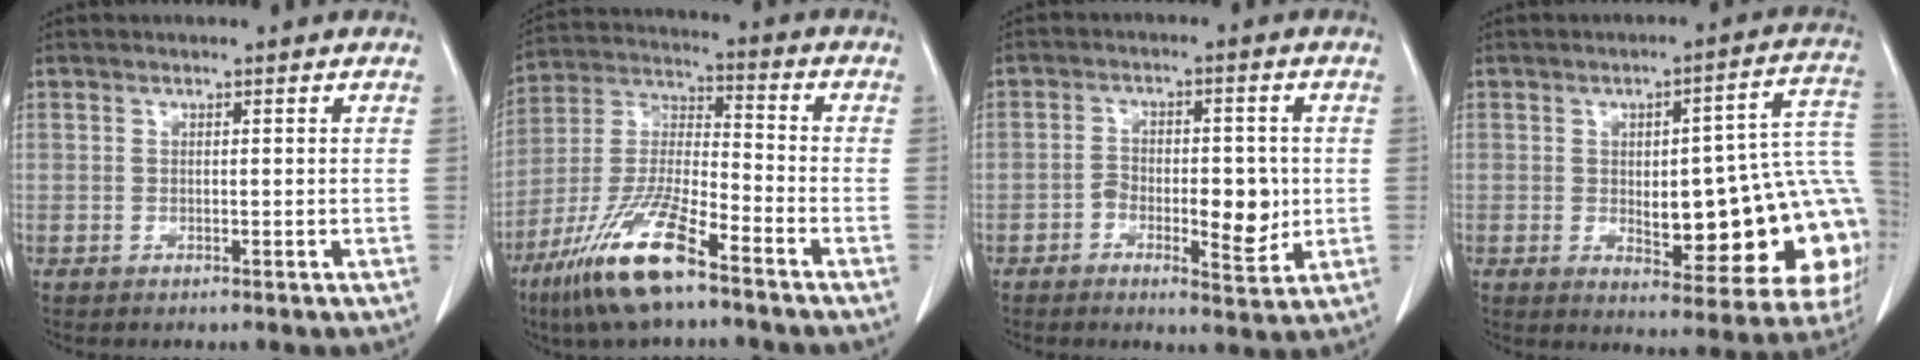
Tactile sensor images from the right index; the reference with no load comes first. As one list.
[{"total": 14.5, "force": [-9.3, 2.6, 10.8], "torque": [-0.230, -0.020, -0.177]}, {"total": 7.5, "force": [-1.4, 3.4, 6.6], "torque": [-0.096, 0.005, -0.017]}, {"total": 20.9, "force": [-2.5, 6.5, 19.7], "torque": [-0.166, 0.035, -0.010]}]